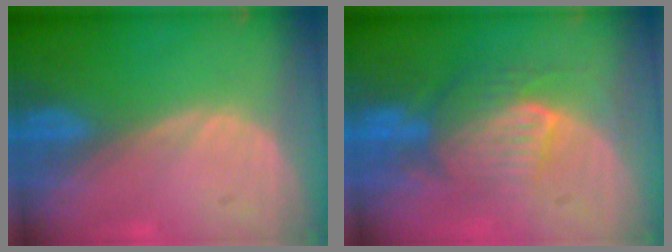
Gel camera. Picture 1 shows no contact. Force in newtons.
{"total": 7.7, "press": 7.7, "slide": 0.5}